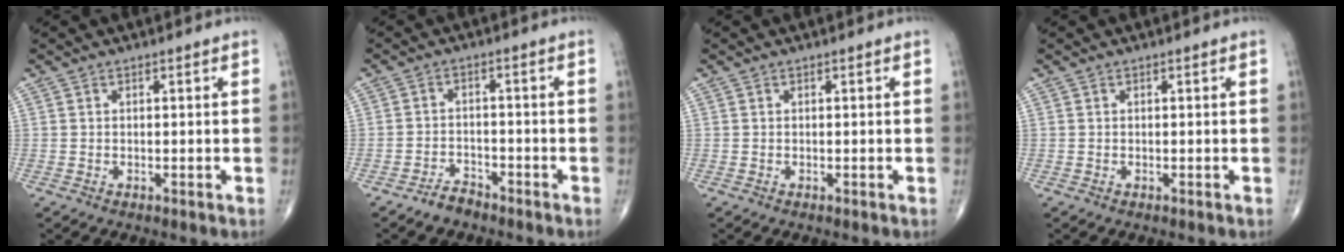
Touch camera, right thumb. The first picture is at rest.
{"total": 3.2, "force": [-2.8, 1.4, 0.7], "torque": [-0.009, 0.016, -0.050]}
{"total": 0.0}
{"total": 0.0}